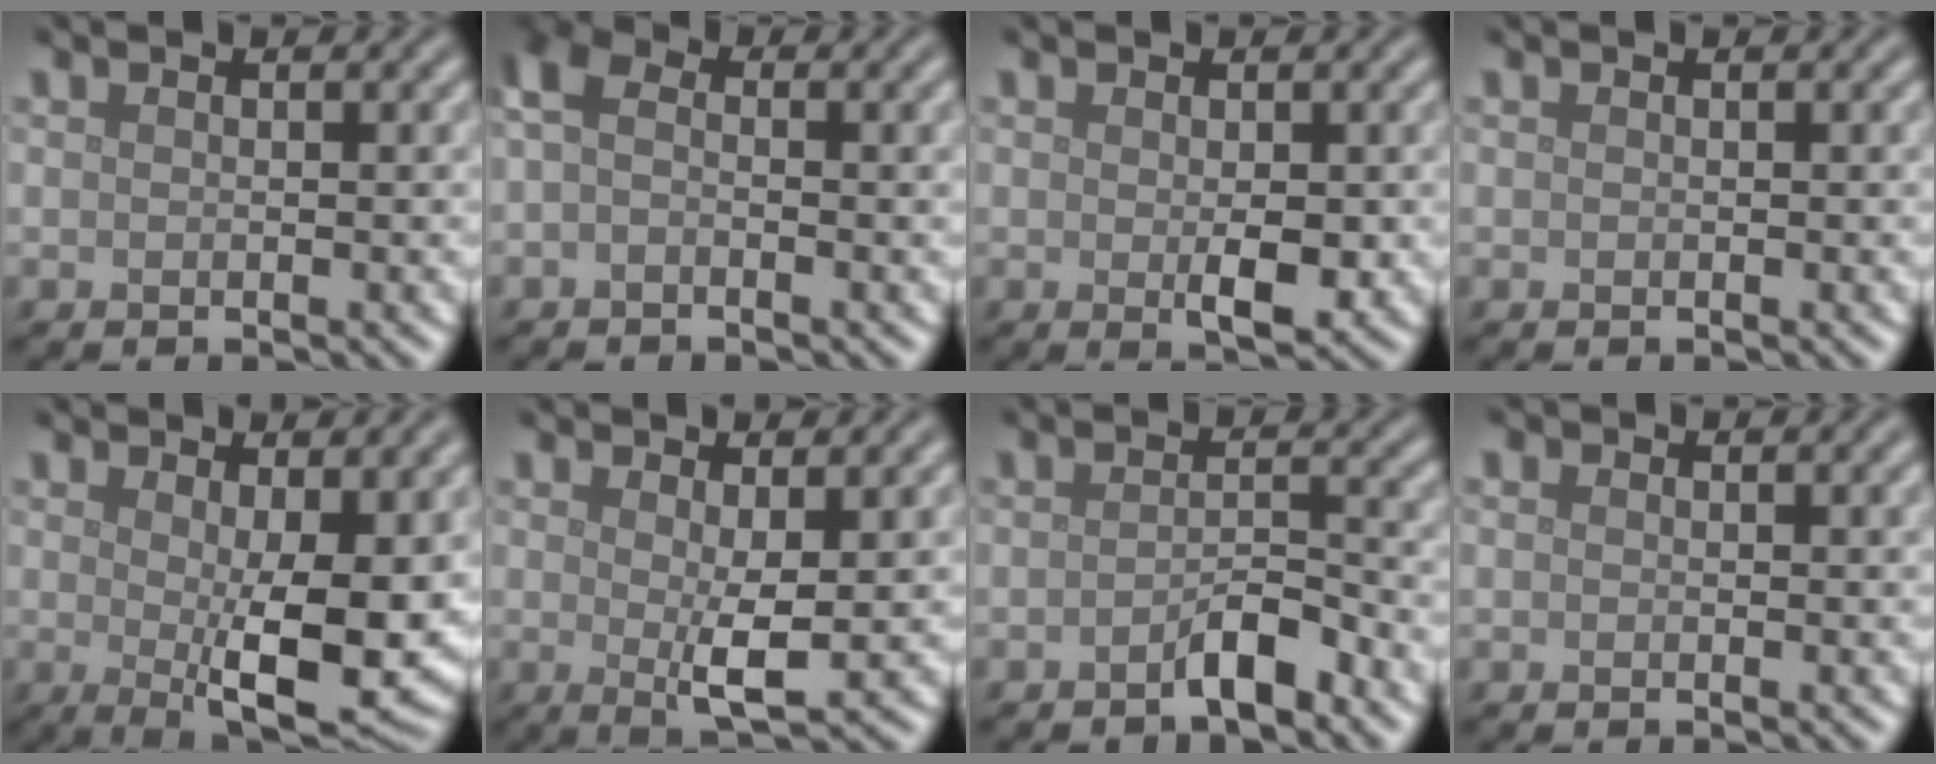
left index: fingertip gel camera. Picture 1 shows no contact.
{"total": 3.1, "force": [-0.2, 1.9, 2.4], "torque": [-0.056, 0.007, -0.018]}
{"total": 2.5, "force": [-0.3, 1.1, 2.2], "torque": [-0.035, -0.008, 0.001]}
{"total": 0.0}
{"total": 7.9, "force": [0.2, 2.4, 7.6], "torque": [-0.117, -0.021, 0.011]}
{"total": 3.0, "force": [0.5, 0.5, 2.9], "torque": [-0.050, -0.014, 0.013]}
{"total": 2.4, "force": [-1.7, 0.6, 1.6], "torque": [-0.025, 0.008, -0.032]}
{"total": 0.6, "force": [0.2, 0.3, 0.5], "torque": [-0.006, -0.004, -0.001]}